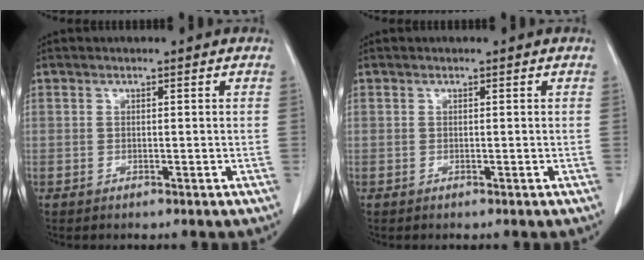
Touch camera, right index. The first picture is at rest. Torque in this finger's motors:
{"motor_torque": [-0.06, 0.05, 0.01, 0.00]}